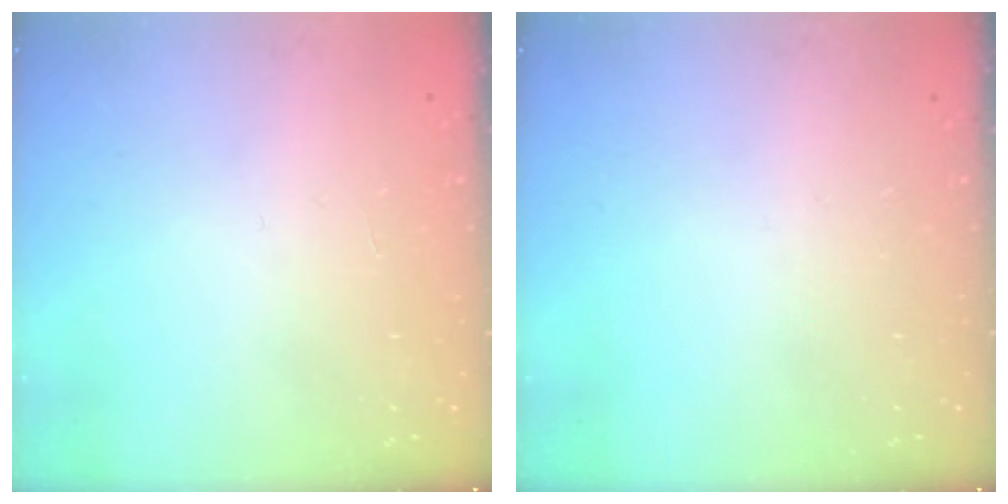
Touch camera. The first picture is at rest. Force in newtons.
{"total": 0.0}